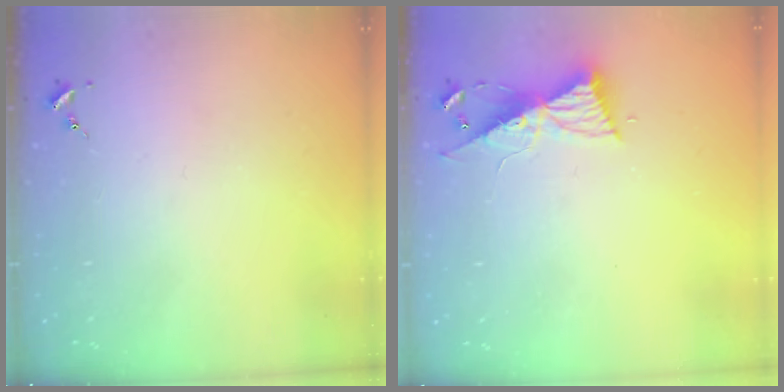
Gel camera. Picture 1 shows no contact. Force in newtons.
{"total": 9.1, "press": 9.1, "slide": 0.9}